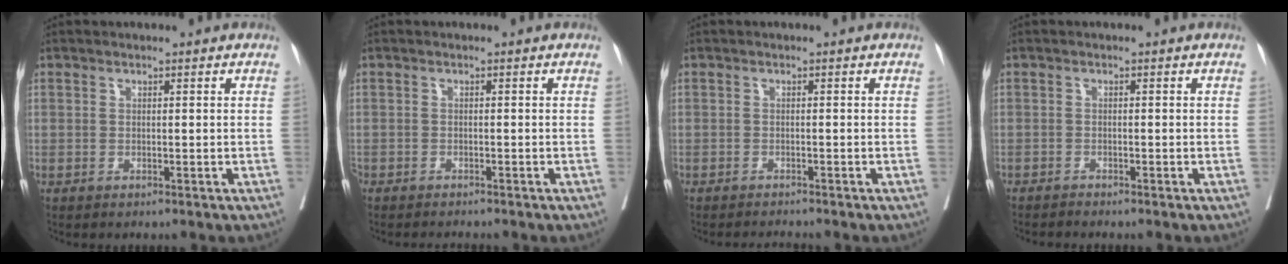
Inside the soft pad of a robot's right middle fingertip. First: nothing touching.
{"total": 3.0, "force": [-2.8, 0.1, 1.0], "torque": [-0.011, -0.006, -0.042]}
{"total": 1.9, "force": [-1.8, -0.7, 0.2], "torque": [-0.001, -0.007, -0.028]}
{"total": 1.0, "force": [-0.9, -0.3, -0.1], "torque": [0.002, -0.003, -0.018]}